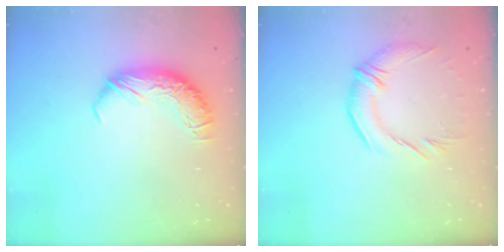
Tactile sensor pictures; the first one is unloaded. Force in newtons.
{"total": 3.0, "press": 1.4, "slide": 2.6}